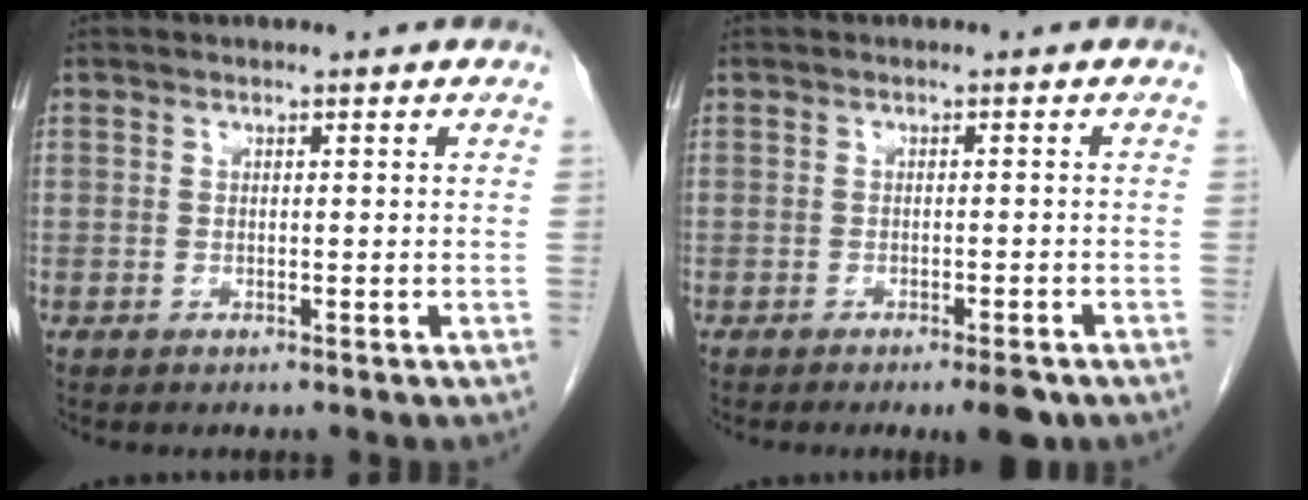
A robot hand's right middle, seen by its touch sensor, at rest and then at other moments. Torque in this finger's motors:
{"motor_torque": [0.02, -0.01, 0.01, 0.00]}